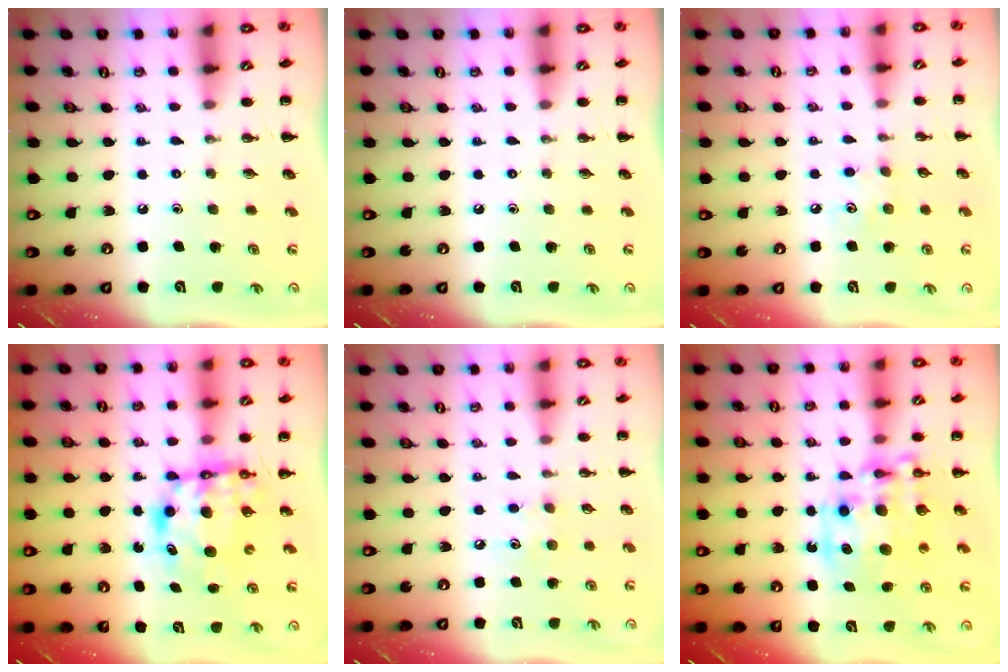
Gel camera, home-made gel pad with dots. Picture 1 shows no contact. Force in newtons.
{"total": 0.0}
{"total": 5.6, "press": 5.5, "slide": 1.1}
{"total": 7.1, "press": 7.0, "slide": 1.4}
{"total": 5.5, "press": 5.3, "slide": 1.3}
{"total": 13.5, "press": 13.1, "slide": 3.3}